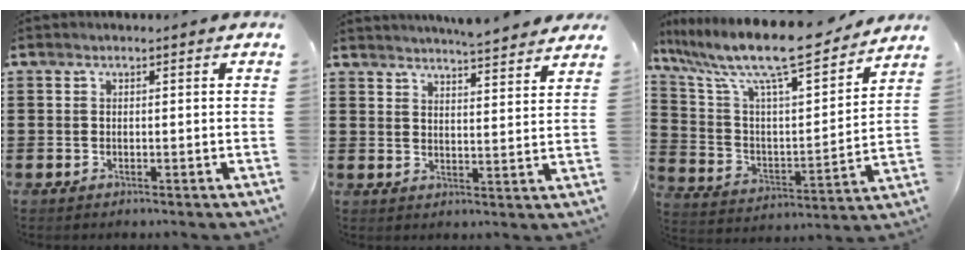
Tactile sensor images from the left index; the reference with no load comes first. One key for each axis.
{"total": 4.4, "fx": 4.3, "fy": -0.4, "fz": 0.7, "tx": -0.029, "ty": -0.022, "tz": 0.078}
{"total": 12.6, "fx": 10.5, "fy": 1.3, "fz": 6.8, "tx": -0.166, "ty": -0.072, "tz": 0.175}